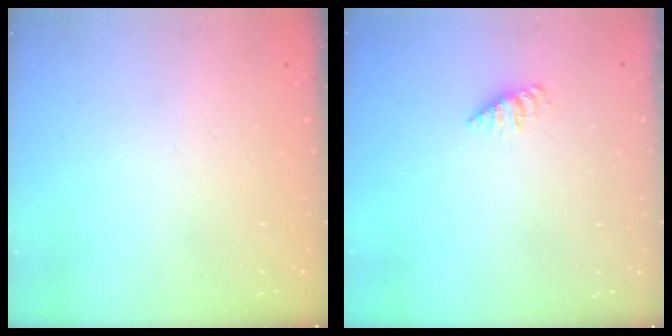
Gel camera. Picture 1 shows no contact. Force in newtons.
{"total": 2.6, "press": 2.6, "slide": 0.4}